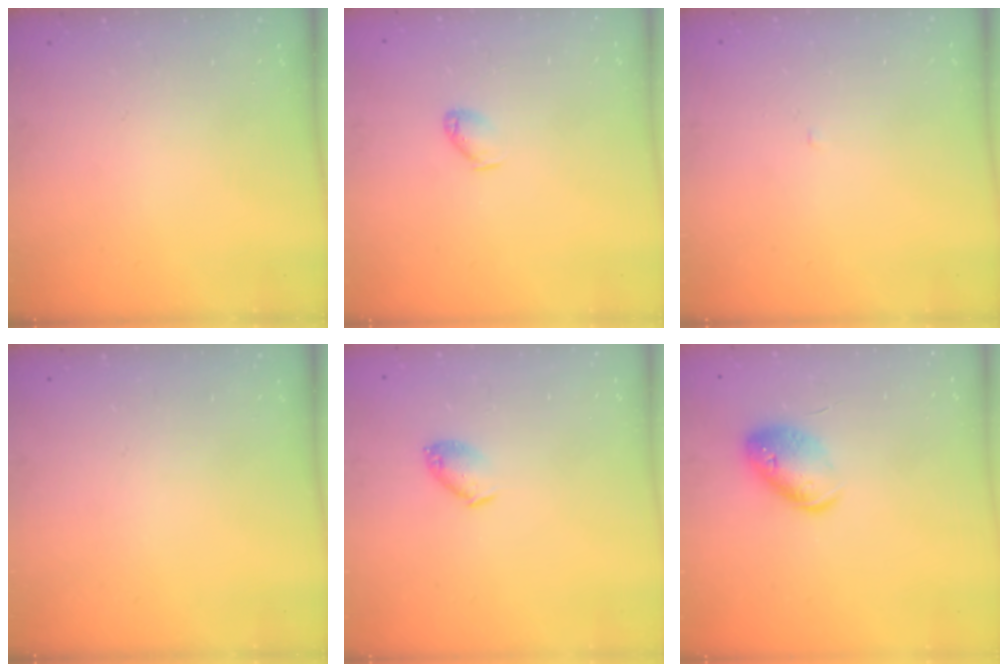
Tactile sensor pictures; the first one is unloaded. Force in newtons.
{"total": 3.5, "press": 3.5, "slide": 0.6}
{"total": 1.7, "press": 1.7, "slide": 0.3}
{"total": 0.0}
{"total": 6.0, "press": 6.0, "slide": 0.4}
{"total": 12.4, "press": 12.3, "slide": 1.1}